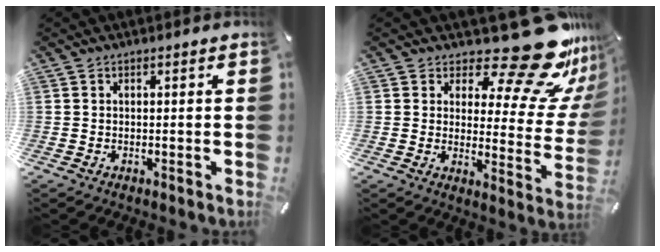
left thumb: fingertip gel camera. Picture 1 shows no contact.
{"total": 21.3, "force": [15.5, 7.3, 12.7], "torque": [-0.153, -0.123, 0.253]}